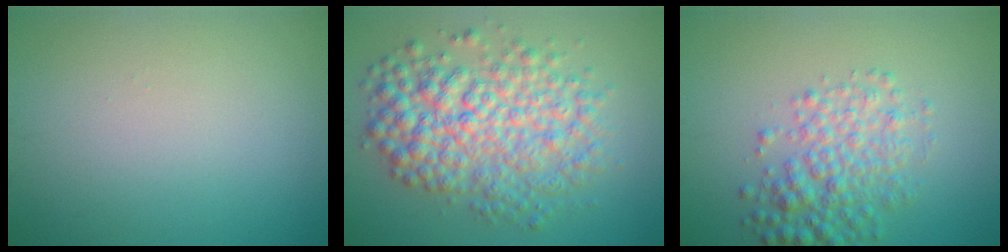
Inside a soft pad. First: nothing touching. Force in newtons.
{"total": 7.4, "press": 7.4, "slide": 0.1}
{"total": 4.2, "press": 4.2, "slide": 0.1}